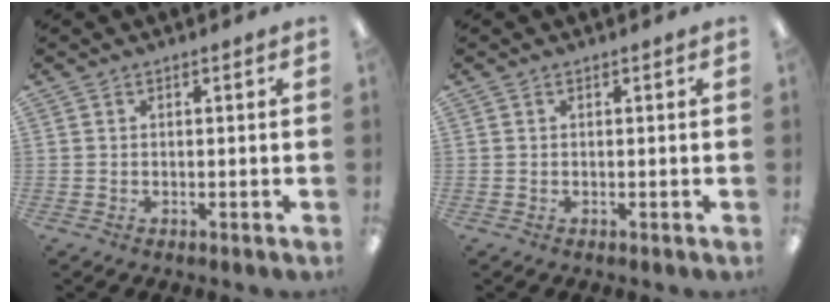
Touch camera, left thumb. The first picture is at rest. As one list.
[{"total": 0.0}]